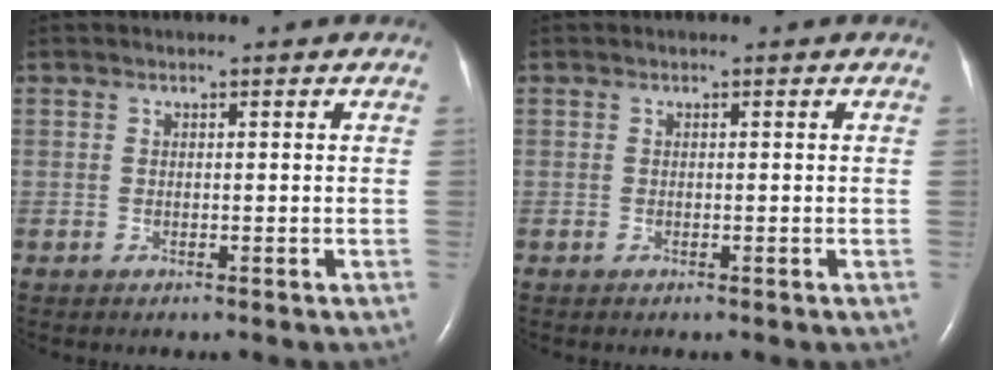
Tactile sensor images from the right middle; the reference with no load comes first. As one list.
[{"total": 0.0}]